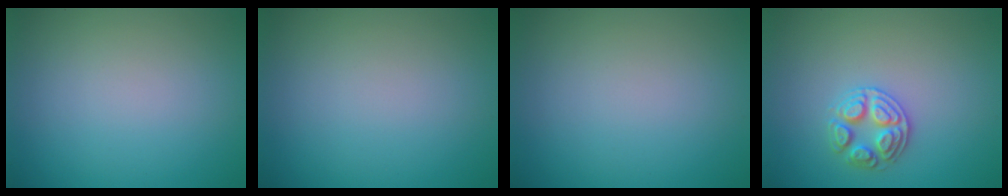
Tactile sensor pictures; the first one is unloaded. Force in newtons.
{"total": 0.0}
{"total": 0.0}
{"total": 2.7, "press": 2.7, "slide": 0.5}